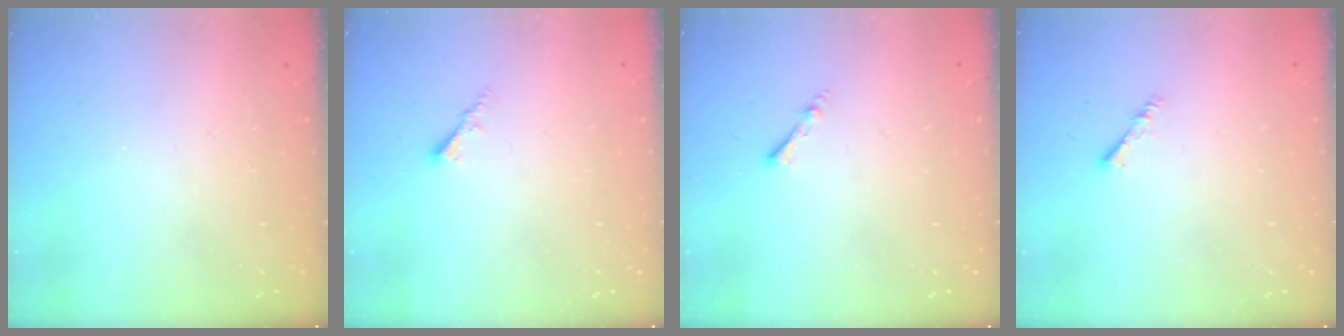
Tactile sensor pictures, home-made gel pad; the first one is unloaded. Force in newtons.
{"total": 2.1, "press": 2.1, "slide": 0.3}
{"total": 1.9, "press": 1.9, "slide": 0.4}
{"total": 1.5, "press": 1.5, "slide": 0.4}